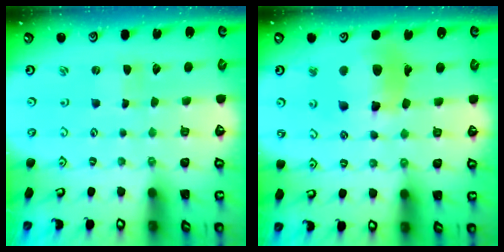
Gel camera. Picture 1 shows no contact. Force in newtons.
{"total": 15.1, "press": 15.0, "slide": 1.9}